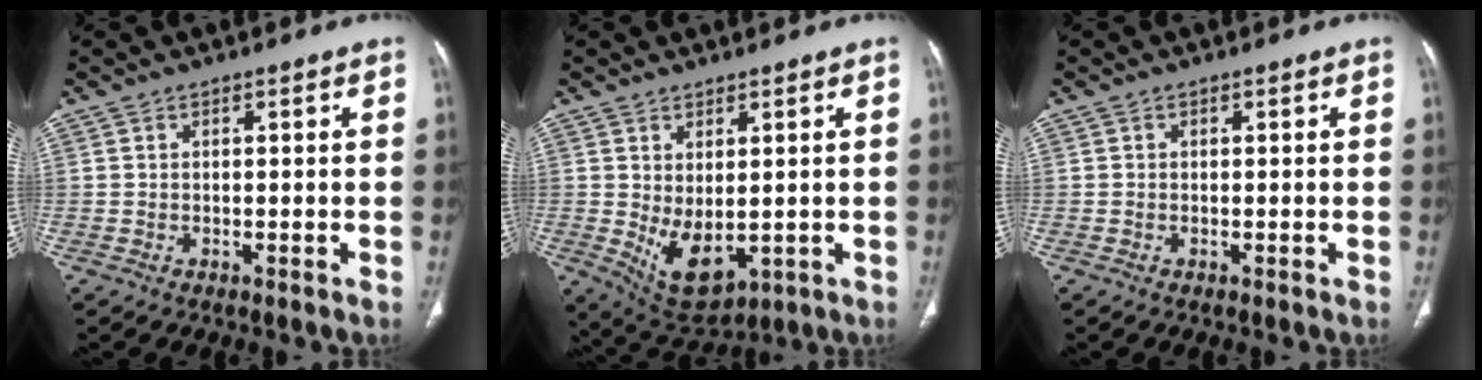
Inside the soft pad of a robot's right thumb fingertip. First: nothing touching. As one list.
[{"total": 8.6, "force": [-0.6, 4.7, 7.2], "torque": [-0.109, -0.012, 0.017]}, {"total": 0.0}]